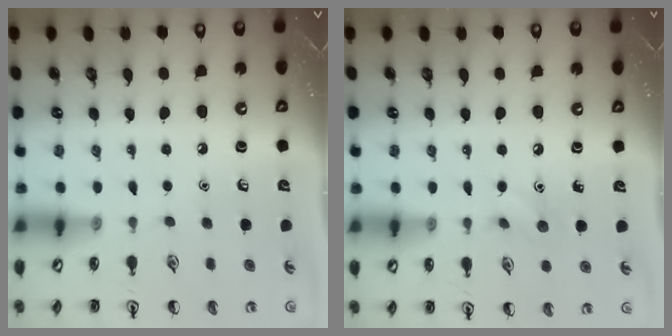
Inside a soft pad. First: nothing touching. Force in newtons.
{"total": 5.0, "press": 4.7, "slide": 1.6}